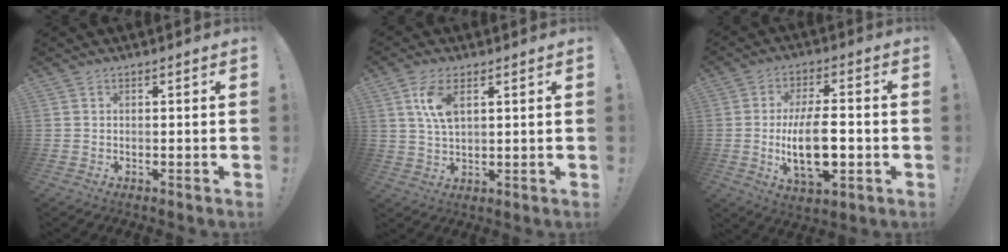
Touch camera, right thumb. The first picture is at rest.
{"total": 7.7, "force": [3.0, 3.7, 6.1], "torque": [-0.118, -0.004, 0.054]}
{"total": 15.3, "force": [-2.3, 6.4, 13.7], "torque": [-0.247, -0.004, -0.044]}